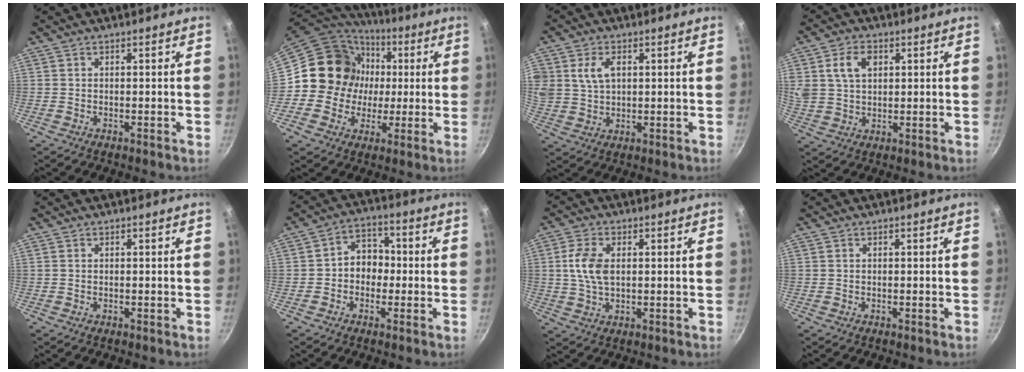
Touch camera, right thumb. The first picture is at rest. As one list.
[{"total": 16.0, "force": [1.2, 14.9, 5.6], "torque": [-0.076, 0.020, 0.012]}, {"total": 7.8, "force": [2.4, 5.6, 4.9], "torque": [-0.085, 0.001, 0.046]}, {"total": 8.7, "force": [3.0, 6.1, 5.4], "torque": [-0.089, 0.001, 0.054]}, {"total": 0.0}, {"total": 6.6, "force": [-0.8, 5.4, 3.8], "torque": [-0.015, 0.024, -0.025]}, {"total": 7.0, "force": [0.9, 4.1, 5.6], "torque": [-0.108, 0.006, 0.016]}, {"total": 0.0}]